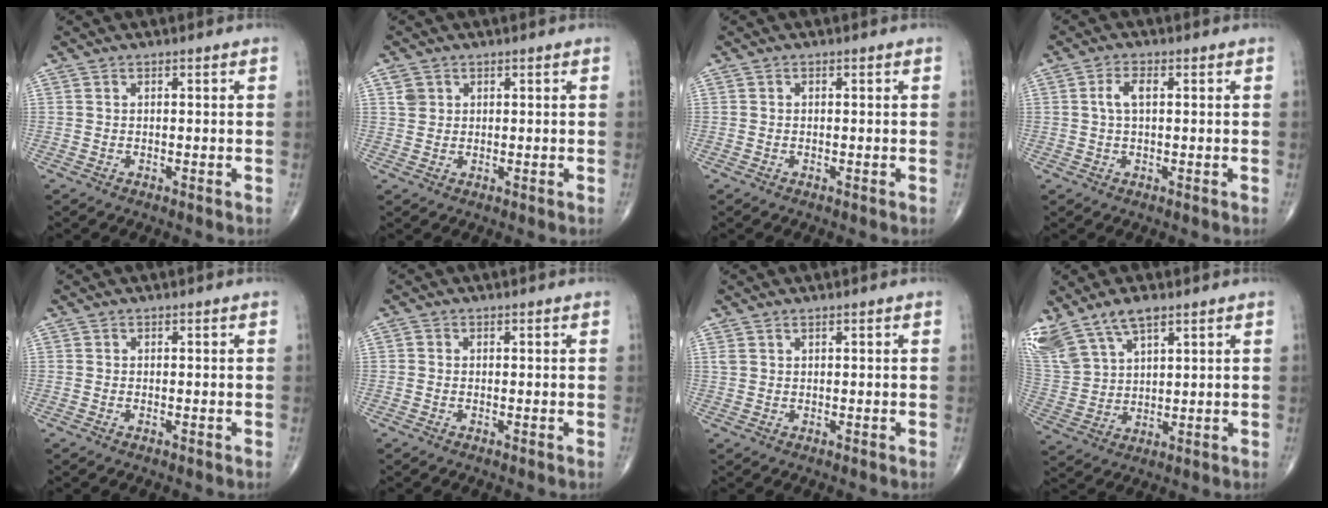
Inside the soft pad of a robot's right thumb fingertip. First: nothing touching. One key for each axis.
{"total": 2.4, "fx": 1.0, "fy": 2.1, "fz": 0.8, "tx": -0.008, "ty": -0.003, "tz": 0.020}
{"total": 0.0}
{"total": 3.4, "fx": 0.6, "fy": 1.6, "fz": 2.9, "tx": -0.065, "ty": 0.009, "tz": 0.010}
{"total": 0.0}
{"total": 0.7, "fx": -0.1, "fy": 0.6, "fz": 0.3, "tx": -0.002, "ty": 0.001, "tz": -0.006}
{"total": 1.1, "fx": 0.8, "fy": 0.4, "fz": 0.6, "tx": -0.010, "ty": 0.005, "tz": 0.019}
{"total": 13.3, "fx": 8.9, "fy": 6.3, "fz": 7.8, "tx": -0.167, "ty": -0.019, "tz": 0.184}